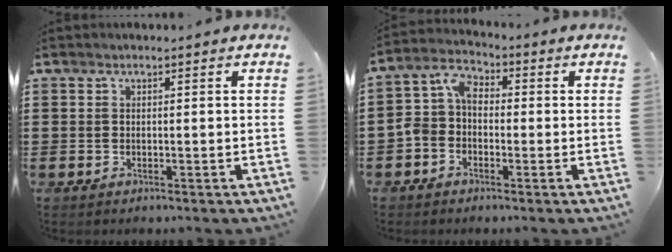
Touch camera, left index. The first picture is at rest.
{"total": 4.8, "force": [-1.3, 3.6, 2.9], "torque": [-0.083, 0.010, -0.036]}